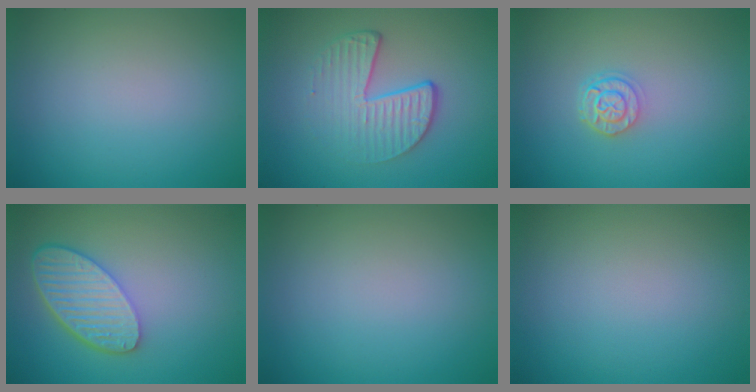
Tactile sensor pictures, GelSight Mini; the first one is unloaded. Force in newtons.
{"total": 4.7, "press": 3.0, "slide": 3.6}
{"total": 2.3, "press": 1.9, "slide": 1.4}
{"total": 5.7, "press": 4.4, "slide": 3.6}
{"total": 0.0}
{"total": 0.0}